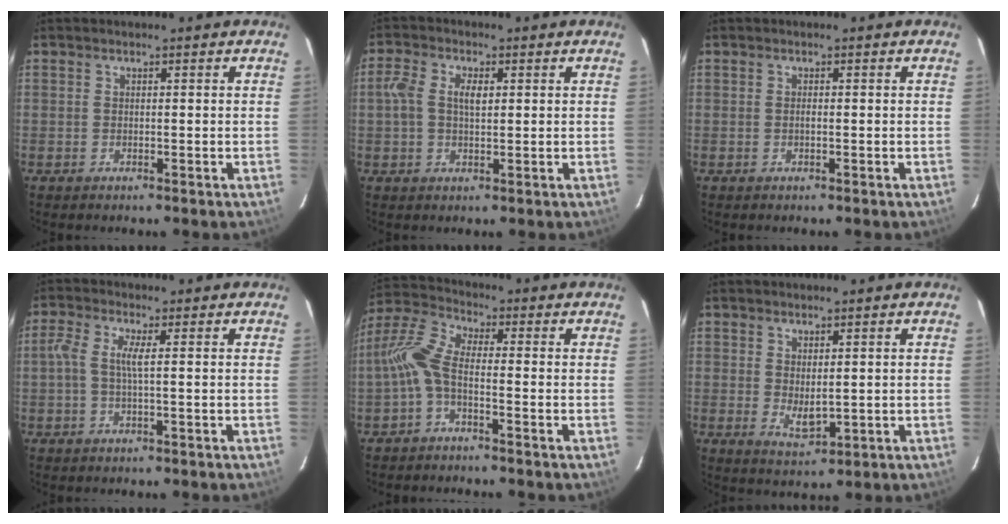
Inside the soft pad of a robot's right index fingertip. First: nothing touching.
{"total": 4.8, "force": [0.6, 2.7, 4.0], "torque": [-0.079, 0.010, 0.008]}
{"total": 0.6, "force": [-0.1, 0.2, 0.6], "torque": [-0.012, 0.001, -0.003]}
{"total": 3.5, "force": [0.0, 0.1, 3.5], "torque": [-0.079, 0.005, -0.003]}
{"total": 6.9, "force": [-2.1, 2.4, 6.1], "torque": [-0.151, 0.017, -0.050]}
{"total": 3.9, "force": [0.4, 2.0, 3.3], "torque": [-0.055, -0.010, 0.013]}